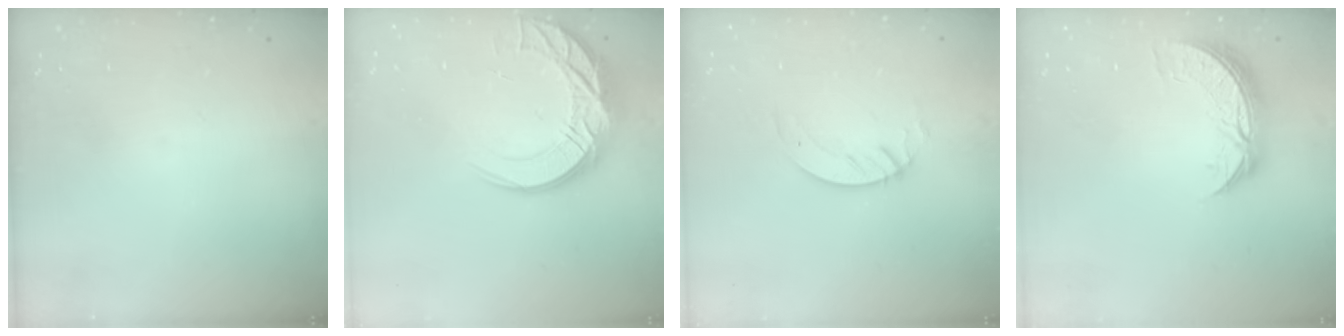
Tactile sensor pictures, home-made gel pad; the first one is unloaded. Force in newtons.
{"total": 14.6, "press": 14.6, "slide": 1.0}
{"total": 3.6, "press": 3.6, "slide": 0.3}
{"total": 8.0, "press": 8.0, "slide": 0.7}